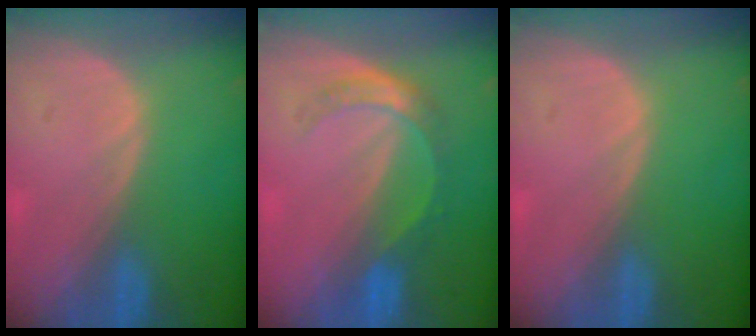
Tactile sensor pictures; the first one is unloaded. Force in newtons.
{"total": 5.4, "press": 4.7, "slide": 2.6}
{"total": 0.0}